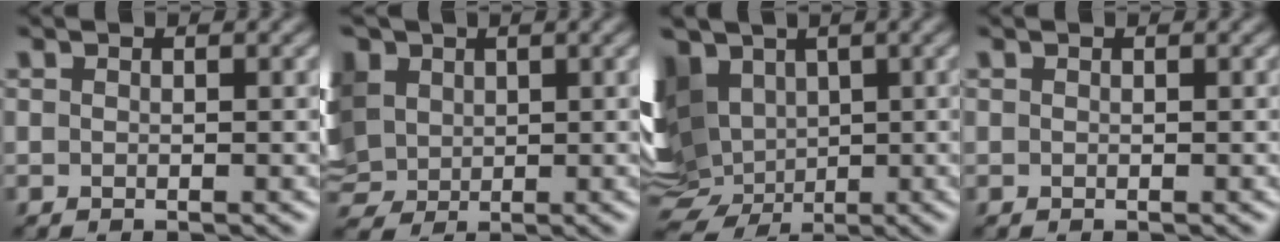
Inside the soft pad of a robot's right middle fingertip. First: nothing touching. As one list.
[{"total": 10.4, "force": [3.4, 7.4, 6.4], "torque": [-0.176, 0.034, 0.054]}, {"total": 9.4, "force": [1.1, 6.9, 6.2], "torque": [-0.139, 0.002, 0.014]}, {"total": 0.0}]